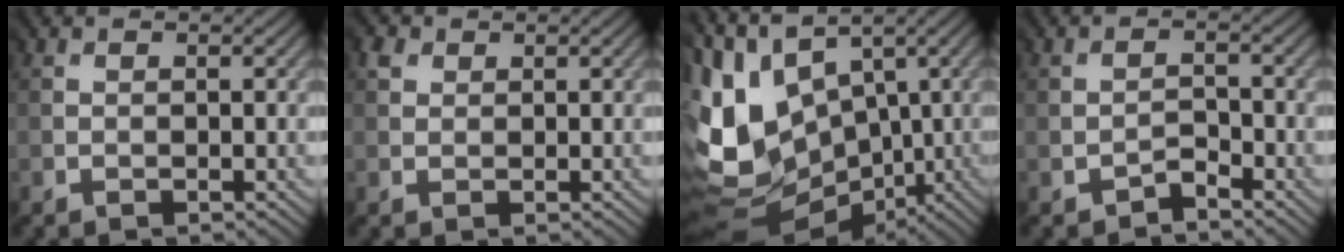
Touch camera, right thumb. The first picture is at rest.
{"total": 1.5, "force": [1.0, 1.0, -0.6], "torque": [0.003, -0.002, 0.015]}
{"total": 13.4, "force": [0.5, 9.9, 9.1], "torque": [-0.236, -0.010, 0.021]}
{"total": 2.1, "force": [-1.7, -0.5, -1.2], "torque": [0.018, 0.003, -0.033]}